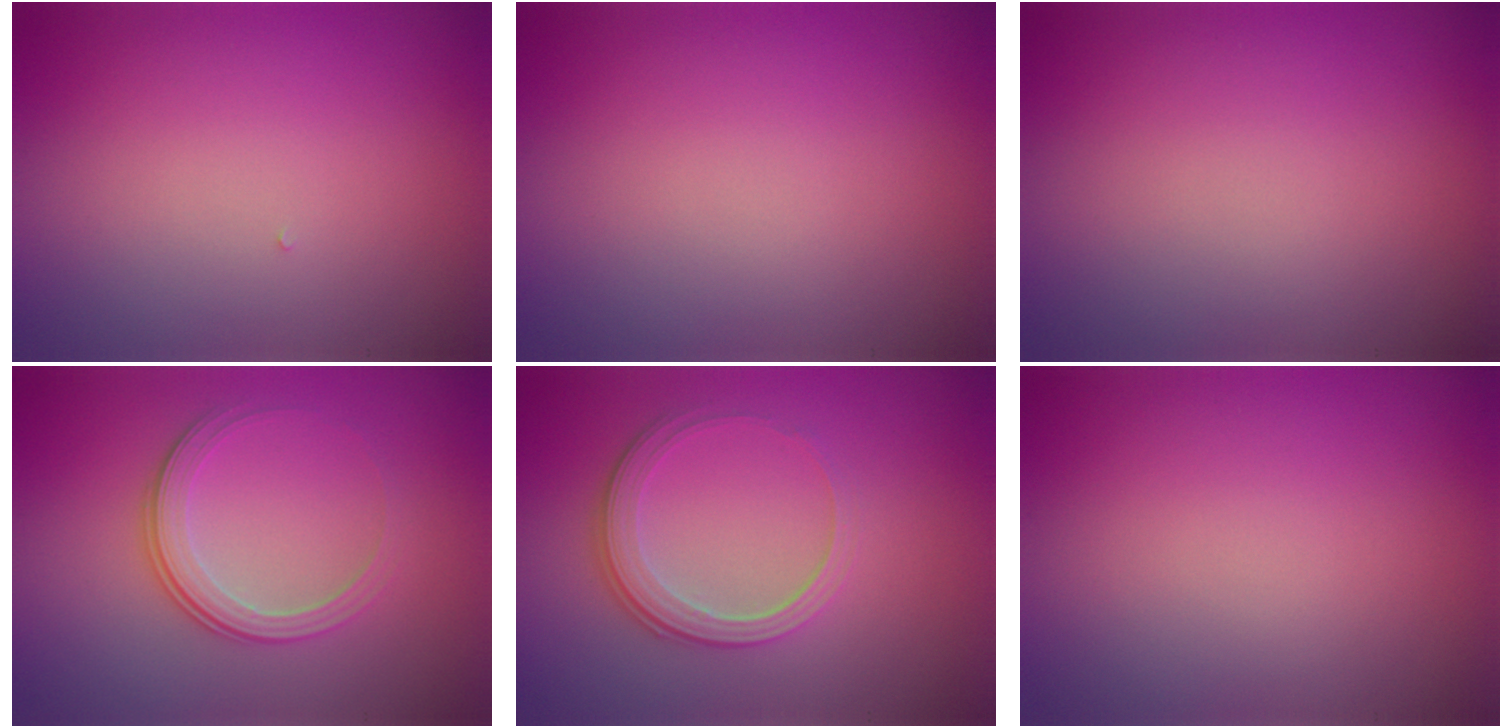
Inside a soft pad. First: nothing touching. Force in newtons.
{"total": 0.0}
{"total": 0.0}
{"total": 3.5, "press": 2.6, "slide": 2.4}
{"total": 3.8, "press": 2.8, "slide": 2.6}
{"total": 0.0}